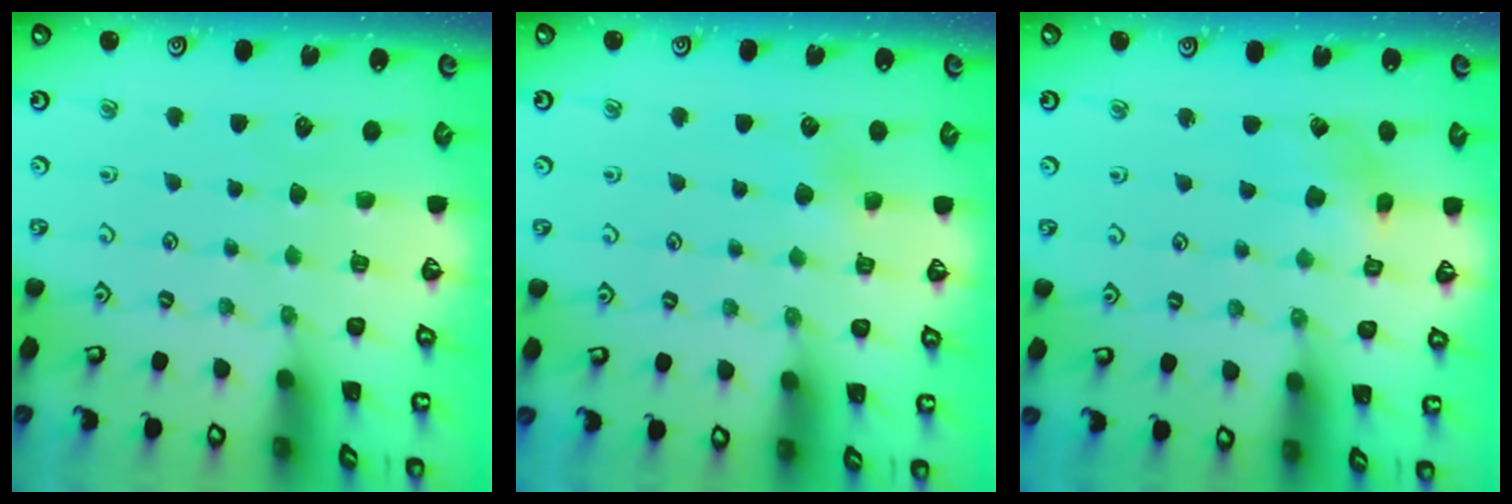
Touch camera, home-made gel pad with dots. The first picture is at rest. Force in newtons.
{"total": 3.6, "press": 3.6, "slide": 0.5}
{"total": 3.0, "press": 2.9, "slide": 0.5}